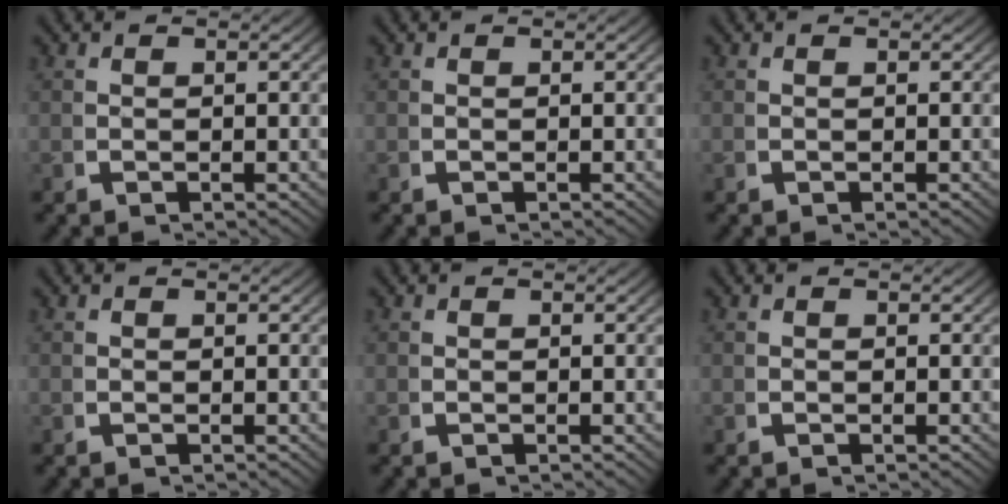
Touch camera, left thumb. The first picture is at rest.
{"total": 0.0}
{"total": 0.0}
{"total": 0.0}
{"total": 0.0}
{"total": 0.0}